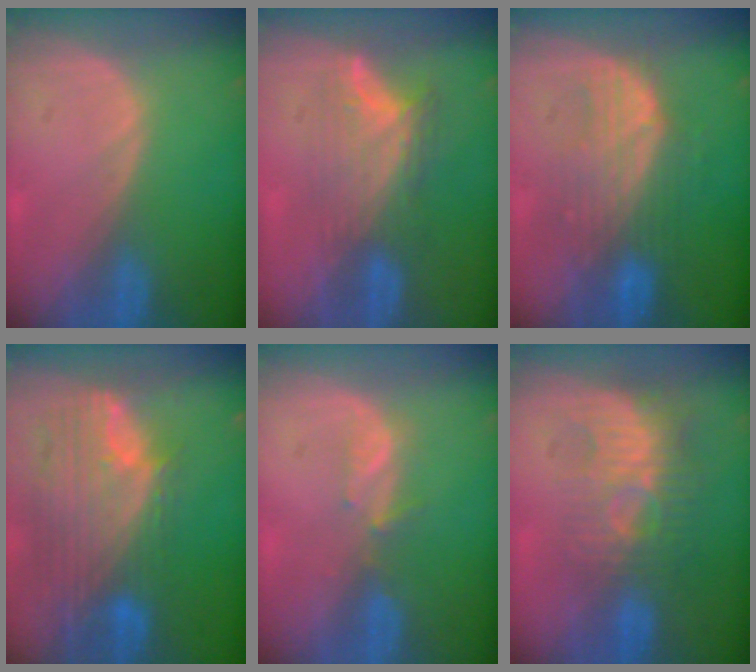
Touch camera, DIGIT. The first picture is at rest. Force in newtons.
{"total": 7.9, "press": 6.8, "slide": 4.1}
{"total": 7.7, "press": 7.6, "slide": 0.8}
{"total": 11.9, "press": 10.1, "slide": 6.3}
{"total": 2.3, "press": 2.1, "slide": 0.8}
{"total": 9.9, "press": 8.5, "slide": 5.1}